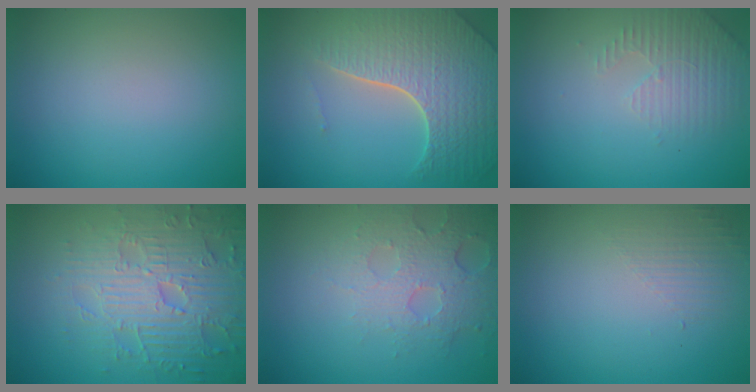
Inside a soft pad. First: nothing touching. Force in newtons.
{"total": 8.1, "press": 5.7, "slide": 5.7}
{"total": 2.8, "press": 2.7, "slide": 0.8}
{"total": 6.7, "press": 5.4, "slide": 3.9}
{"total": 4.9, "press": 3.4, "slide": 3.5}
{"total": 1.4, "press": 0.2, "slide": 1.4}